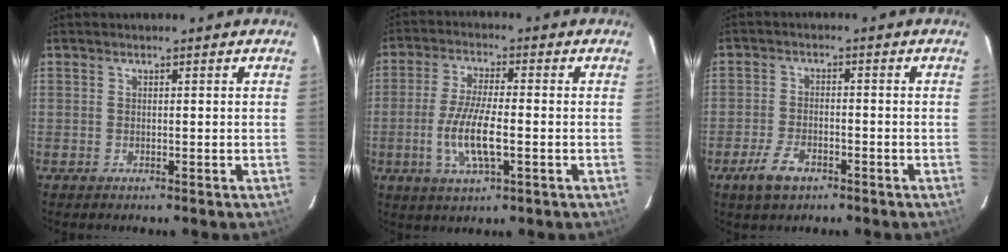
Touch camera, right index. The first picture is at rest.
{"total": 10.5, "force": [-2.6, 2.5, 9.9], "torque": [-0.200, -0.008, -0.050]}
{"total": 6.0, "force": [-3.7, 2.9, 3.7], "torque": [-0.089, -0.005, -0.065]}